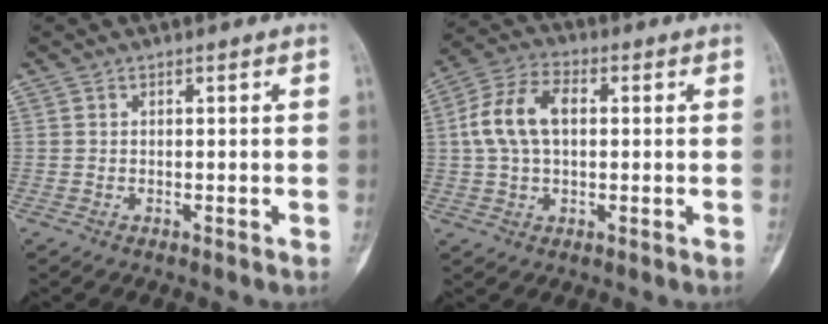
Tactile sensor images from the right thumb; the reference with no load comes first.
{"total": 10.4, "force": [1.2, 6.4, 8.1], "torque": [-0.161, 0.026, 0.019]}